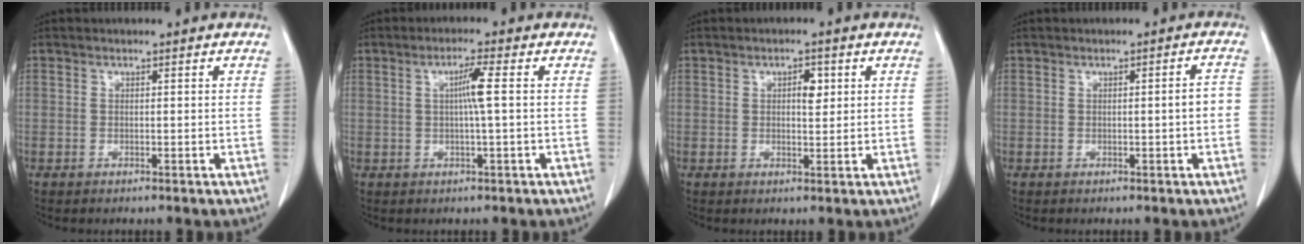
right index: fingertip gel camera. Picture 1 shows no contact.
{"total": 3.7, "force": [0.4, -0.6, 3.6], "torque": [-0.066, 0.002, 0.005]}
{"total": 2.5, "force": [0.7, 1.1, 2.2], "torque": [-0.034, -0.001, 0.011]}
{"total": 2.3, "force": [-0.4, 0.1, 2.3], "torque": [-0.027, 0.002, -0.007]}